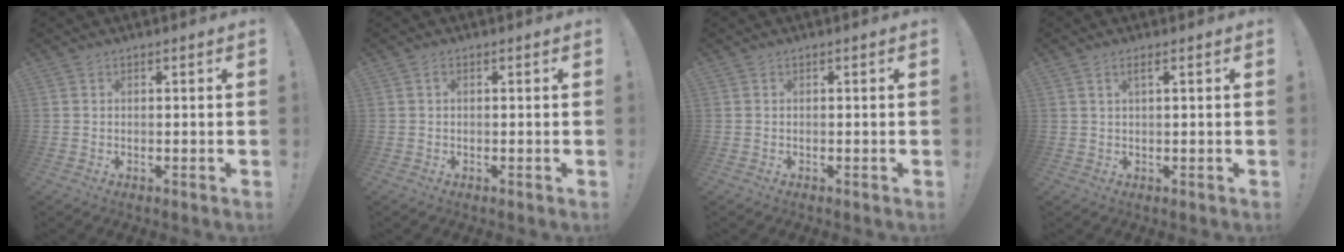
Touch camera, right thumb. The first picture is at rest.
{"total": 0.8, "force": [0.0, 0.3, 0.8], "torque": [-0.019, 0.002, 0.000]}
{"total": 0.0}
{"total": 2.2, "force": [0.8, 0.2, 2.0], "torque": [-0.035, -0.001, 0.012]}